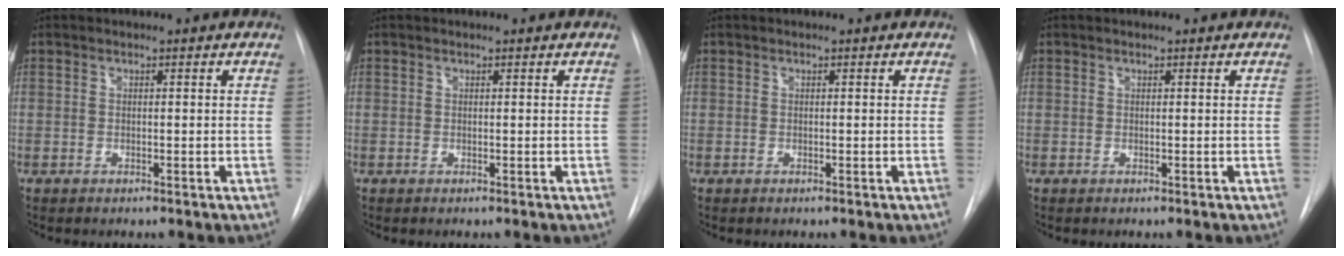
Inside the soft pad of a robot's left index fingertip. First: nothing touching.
{"total": 0.0}
{"total": 0.0}
{"total": 0.0}